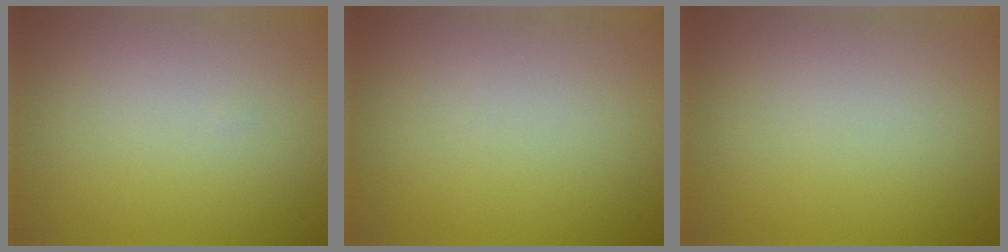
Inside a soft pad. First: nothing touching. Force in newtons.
{"total": 0.0}
{"total": 0.0}